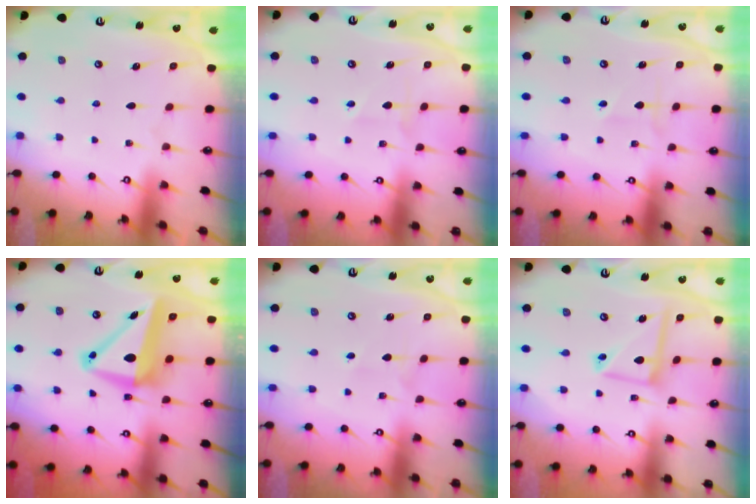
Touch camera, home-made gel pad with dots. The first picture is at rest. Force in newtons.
{"total": 2.7, "press": 2.5, "slide": 0.9}
{"total": 1.8, "press": 1.8, "slide": 0.2}
{"total": 9.6, "press": 9.3, "slide": 2.1}
{"total": 2.3, "press": 2.3, "slide": 0.2}
{"total": 10.5, "press": 10.5, "slide": 0.9}